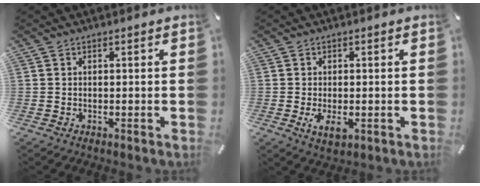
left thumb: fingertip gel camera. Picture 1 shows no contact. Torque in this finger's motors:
{"motor_torque": [0.00, 0.01, 0.16, -0.14, 0.00]}